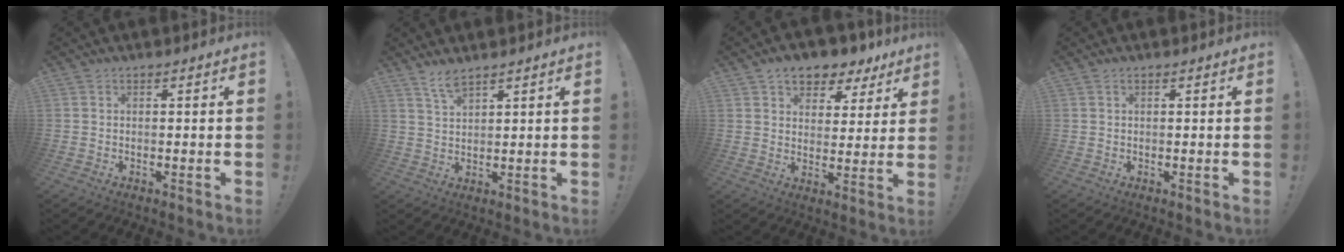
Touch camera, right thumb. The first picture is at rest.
{"total": 4.4, "force": [3.5, 0.8, 2.4], "torque": [-0.047, -0.019, 0.062]}
{"total": 8.6, "force": [5.8, 5.3, 3.4], "torque": [-0.047, -0.037, 0.110]}
{"total": 0.6, "force": [0.4, 0.3, 0.3], "torque": [-0.002, -0.002, 0.006]}